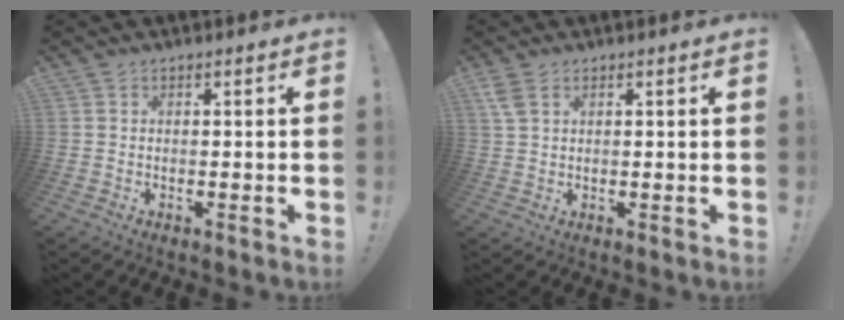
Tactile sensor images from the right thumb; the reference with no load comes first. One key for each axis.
{"total": 3.6, "fx": 1.9, "fy": 1.8, "fz": 2.4, "tx": -0.041, "ty": -0.002, "tz": 0.037}